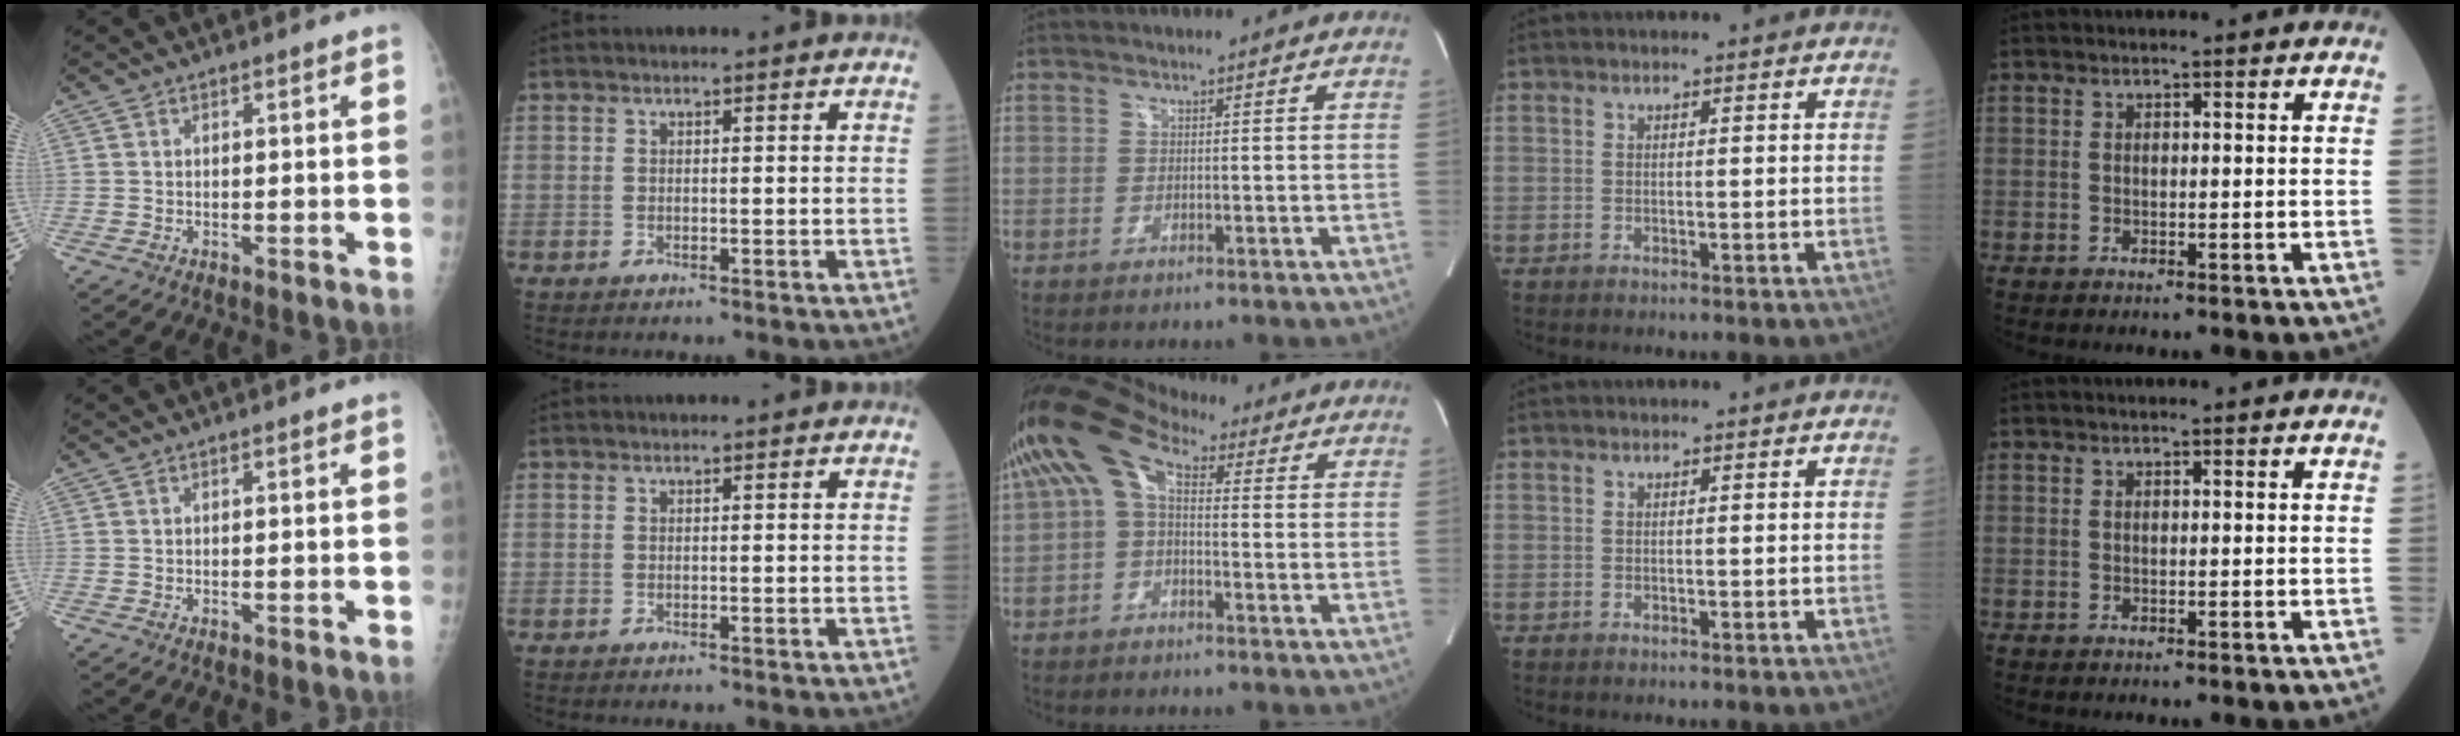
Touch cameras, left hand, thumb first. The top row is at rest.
{"middle": {"total": 9.7, "force": [2.6, 4.6, 8.1], "torque": [-0.166, 0.058, 0.037]}}